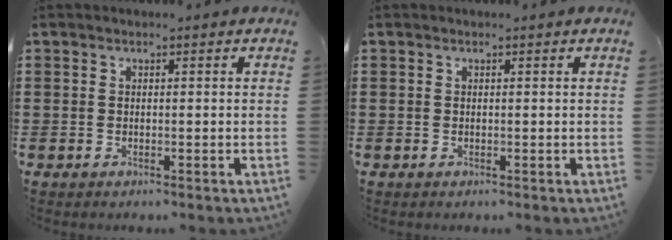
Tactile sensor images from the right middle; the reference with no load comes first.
{"total": 0.0}